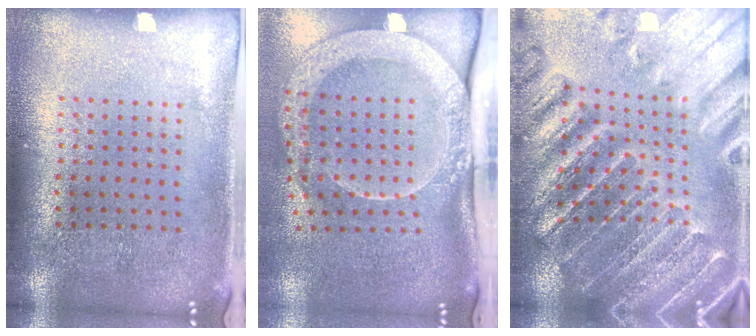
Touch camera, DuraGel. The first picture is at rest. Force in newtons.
{"total": 3.1, "press": 2.2, "slide": 2.1}
{"total": 3.0, "press": 2.9, "slide": 0.4}